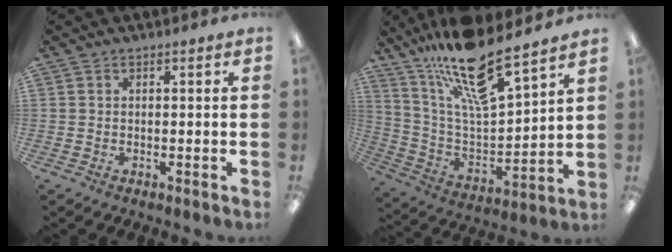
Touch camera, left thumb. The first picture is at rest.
{"total": 18.4, "force": [14.6, 3.8, 10.6], "torque": [-0.202, -0.096, 0.248]}